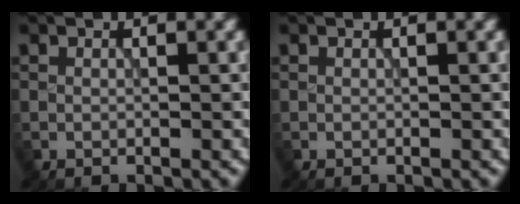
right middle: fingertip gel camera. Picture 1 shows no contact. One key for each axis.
{"total": 0.0}